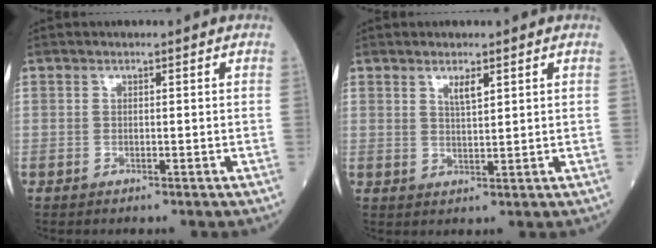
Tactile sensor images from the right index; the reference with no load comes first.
{"total": 2.5, "force": [1.5, 0.4, 1.9], "torque": [-0.039, -0.002, 0.028]}